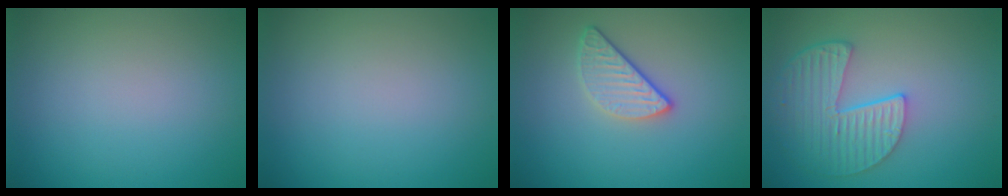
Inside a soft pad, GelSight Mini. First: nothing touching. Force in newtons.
{"total": 0.0}
{"total": 2.7, "press": 2.3, "slide": 1.3}
{"total": 5.4, "press": 4.3, "slide": 3.1}